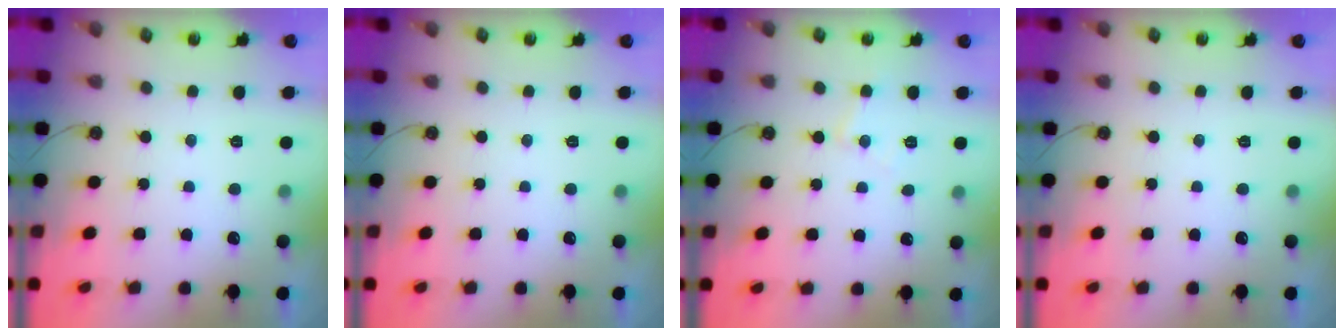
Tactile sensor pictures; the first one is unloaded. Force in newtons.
{"total": 0.0}
{"total": 6.4, "press": 6.4, "slide": 0.5}
{"total": 0.0}